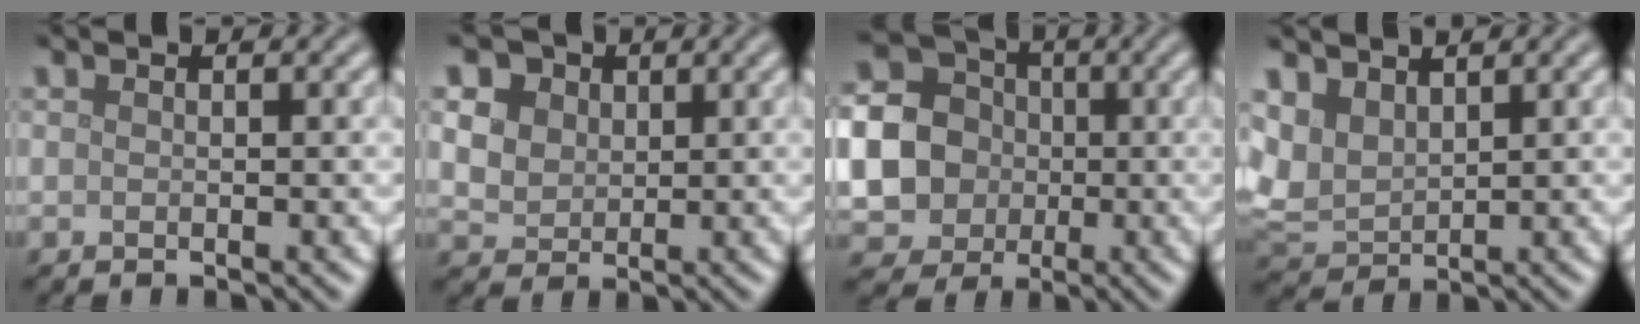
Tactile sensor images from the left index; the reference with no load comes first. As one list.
[{"total": 8.0, "force": [3.8, 6.0, 3.7], "torque": [-0.089, 0.025, 0.057]}, {"total": 14.7, "force": [-0.8, 14.0, 4.6], "torque": [-0.152, -0.011, -0.045]}, {"total": 4.0, "force": [1.9, 2.6, 2.4], "torque": [-0.065, 0.004, 0.040]}]